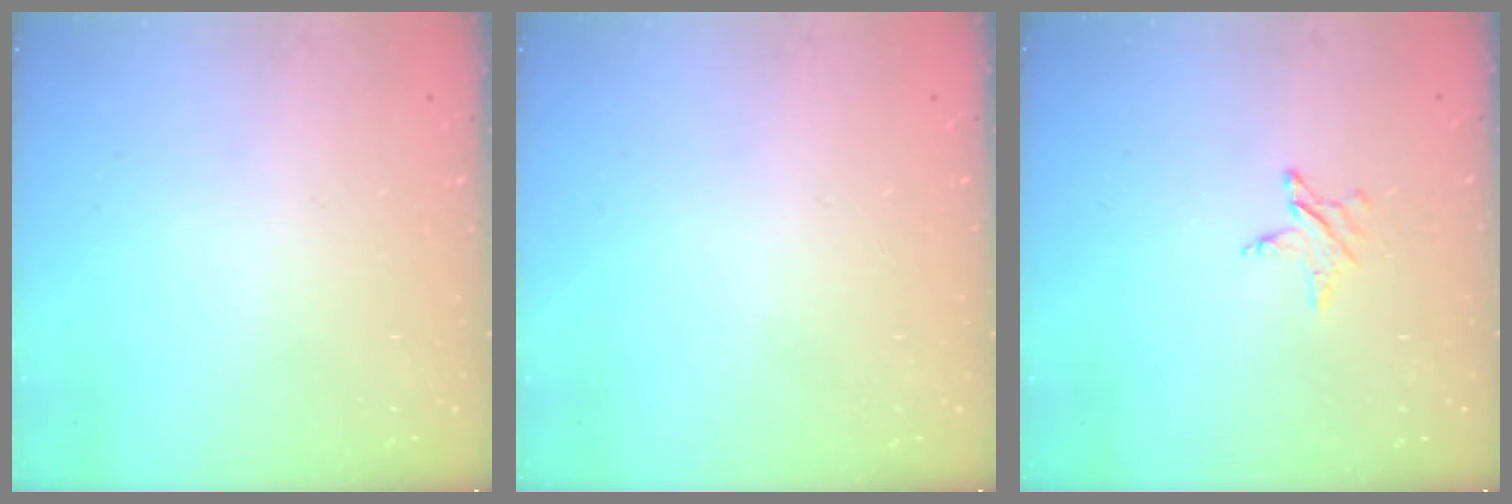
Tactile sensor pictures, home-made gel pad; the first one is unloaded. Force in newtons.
{"total": 0.0}
{"total": 2.9, "press": 2.8, "slide": 0.3}